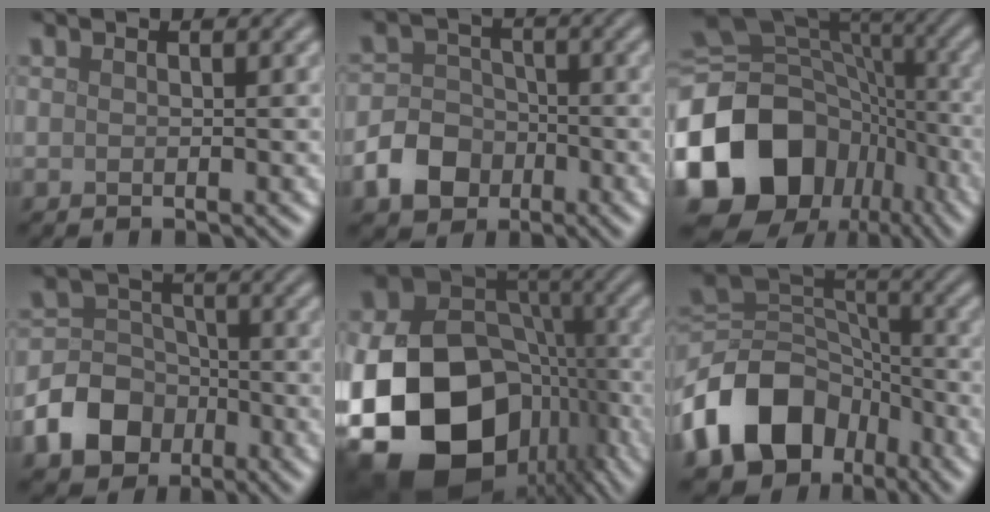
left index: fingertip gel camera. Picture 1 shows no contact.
{"total": 4.7, "force": [-2.2, 3.7, 1.8], "torque": [-0.029, 0.001, -0.052]}
{"total": 18.4, "force": [-6.8, 14.6, 8.9], "torque": [-0.206, 0.005, -0.124]}
{"total": 6.9, "force": [-3.3, 5.5, 2.6], "torque": [-0.038, -0.002, -0.087]}
{"total": 19.7, "force": [-7.0, 14.8, 11.0], "torque": [-0.226, -0.033, -0.108]}
{"total": 11.6, "force": [-5.8, 8.2, 5.7], "torque": [-0.108, 0.004, -0.118]}